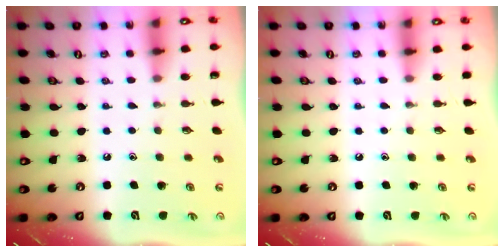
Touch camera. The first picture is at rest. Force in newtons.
{"total": 1.9, "press": 1.9, "slide": 0.1}